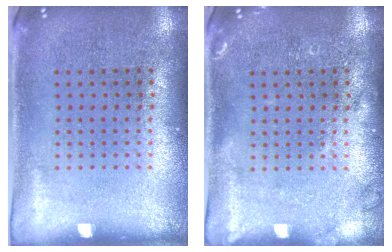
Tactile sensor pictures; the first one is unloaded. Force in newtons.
{"total": 1.2, "press": 1.2, "slide": 0.3}